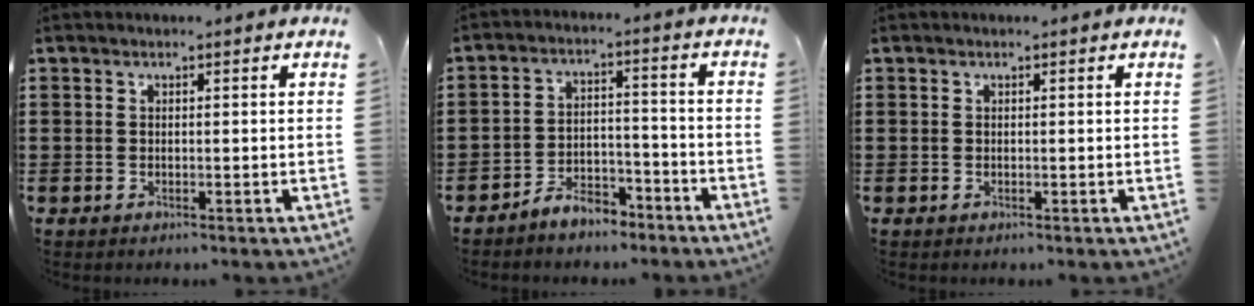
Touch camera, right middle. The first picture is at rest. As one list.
[{"total": 5.4, "force": [-5.1, 1.4, 0.9], "torque": [-0.013, 0.014, -0.103]}, {"total": 0.0}]